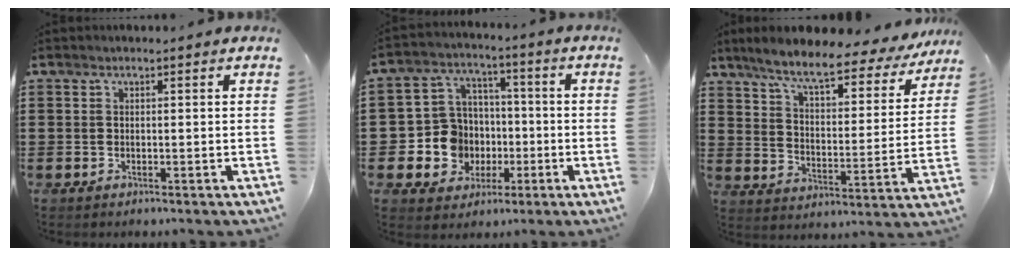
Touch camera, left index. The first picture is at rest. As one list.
[{"total": 8.9, "force": [-1.1, 8.6, 1.9], "torque": [-0.082, 0.009, -0.011]}, {"total": 8.1, "force": [6.7, 0.6, 4.5], "torque": [-0.105, -0.039, 0.107]}]